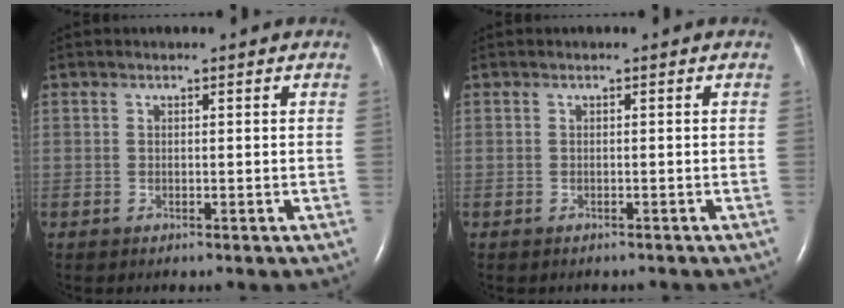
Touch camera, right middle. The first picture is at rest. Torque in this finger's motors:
{"motor_torque": [-0.06, -0.05, -0.06, -0.02]}